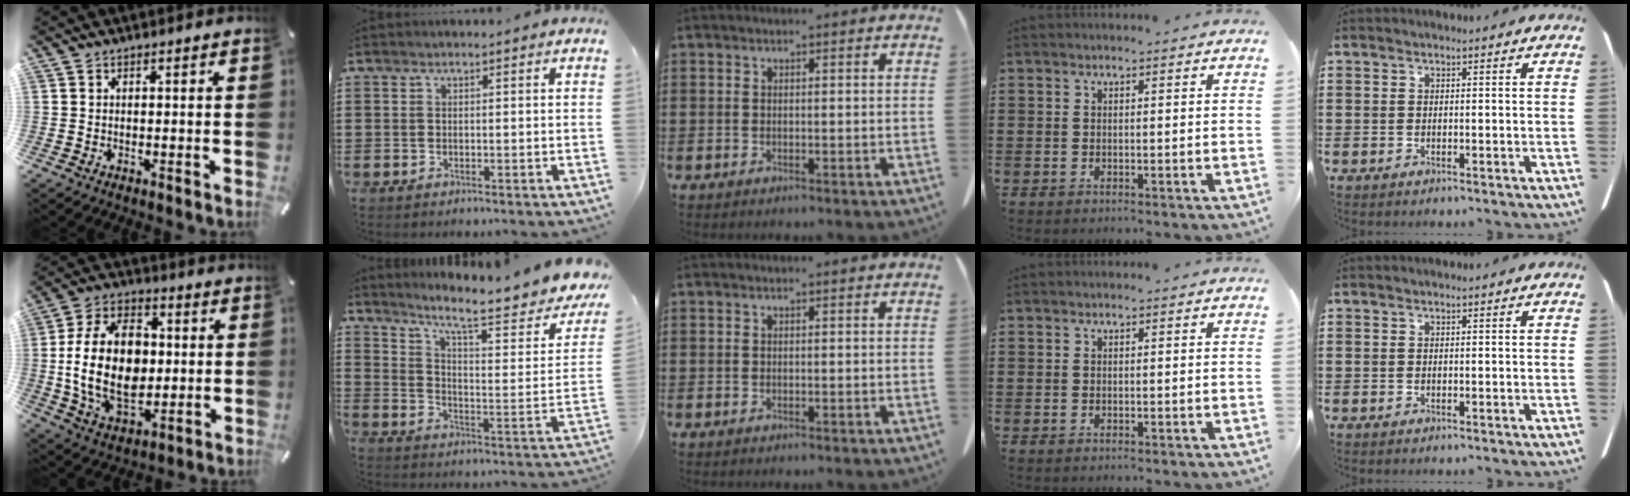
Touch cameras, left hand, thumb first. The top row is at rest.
{"thumb": {"total": 20.3, "force": [-0.1, 14.2, 14.5], "torque": [-0.298, 0.002, -0.004]}, "index": {"total": 10.3, "force": [7.8, 1.2, 6.5], "torque": [-0.125, -0.059, 0.120]}}